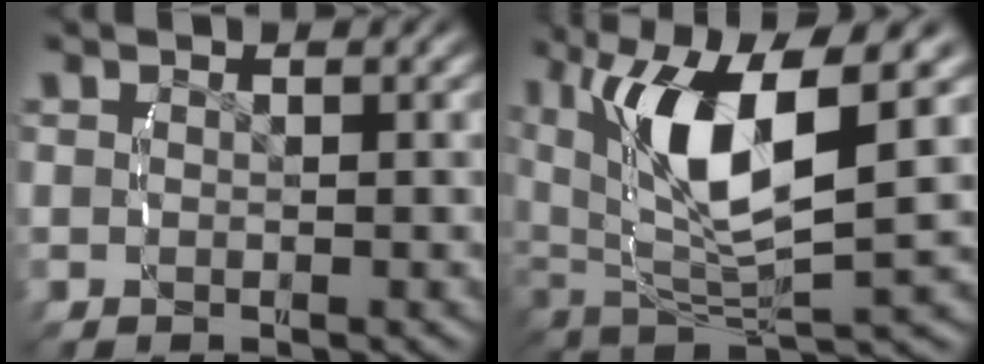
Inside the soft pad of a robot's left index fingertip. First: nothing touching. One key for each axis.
{"total": 9.6, "fx": 2.3, "fy": 4.4, "fz": 8.2, "tx": -0.172, "ty": -0.015, "tz": 0.053}